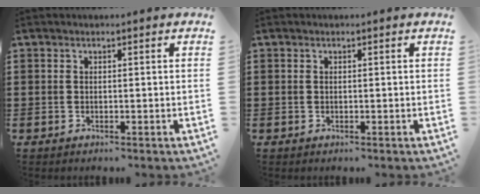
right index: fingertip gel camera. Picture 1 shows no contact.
{"total": 0.0}